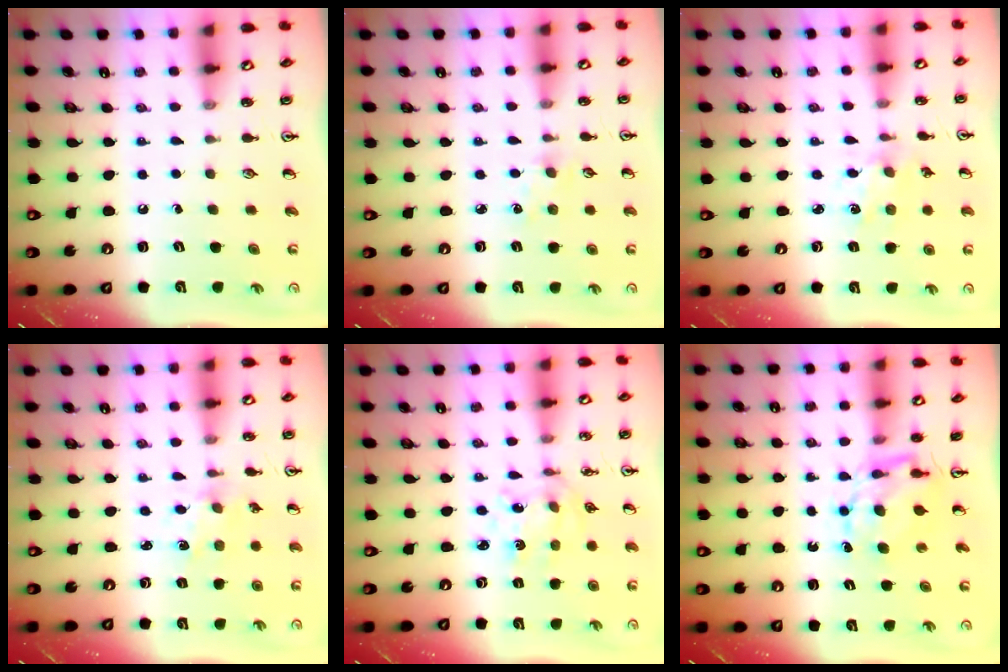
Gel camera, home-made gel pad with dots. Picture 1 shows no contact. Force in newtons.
{"total": 1.9, "press": 1.9, "slide": 0.3}
{"total": 1.9, "press": 1.9, "slide": 0.3}
{"total": 1.9, "press": 1.8, "slide": 0.5}
{"total": 4.3, "press": 4.0, "slide": 1.7}
{"total": 6.8, "press": 6.8, "slide": 0.4}